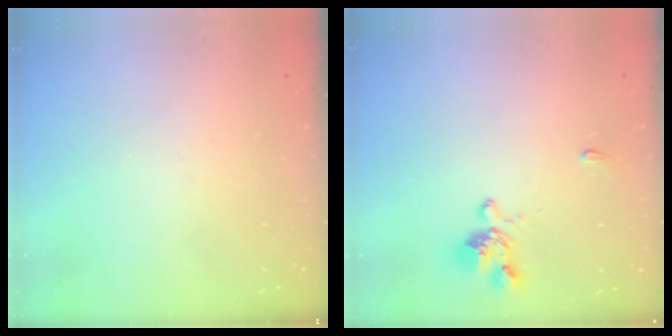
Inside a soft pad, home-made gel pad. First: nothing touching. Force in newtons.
{"total": 1.6, "press": 1.1, "slide": 1.1}